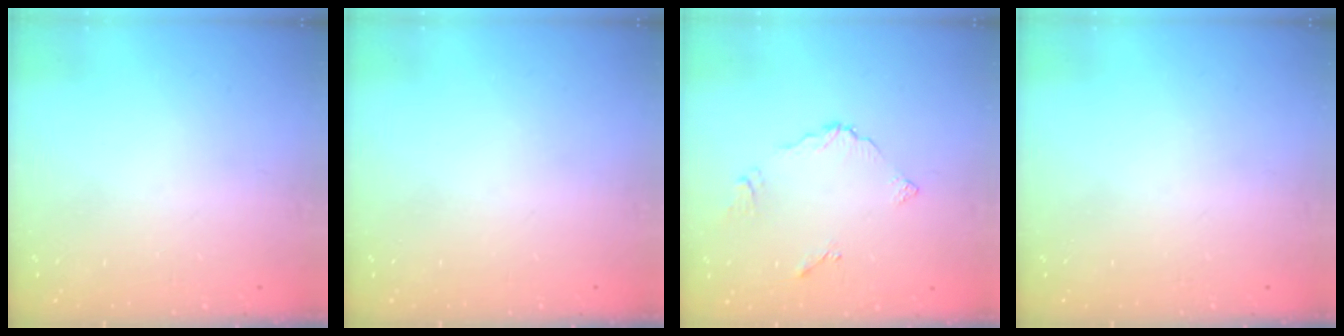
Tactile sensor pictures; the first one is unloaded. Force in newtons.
{"total": 0.0}
{"total": 5.1, "press": 5.1, "slide": 0.6}
{"total": 0.0}